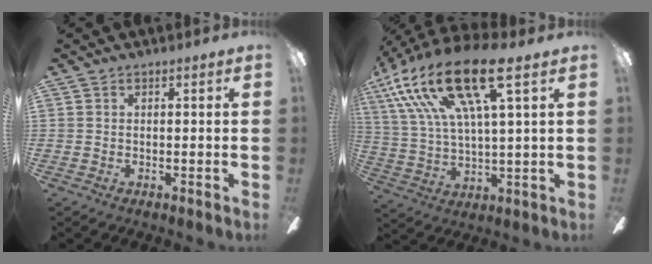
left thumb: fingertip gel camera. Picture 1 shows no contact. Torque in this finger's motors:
{"motor_torque": [0.90, 0.47, 2.18, -0.59, 0.63]}